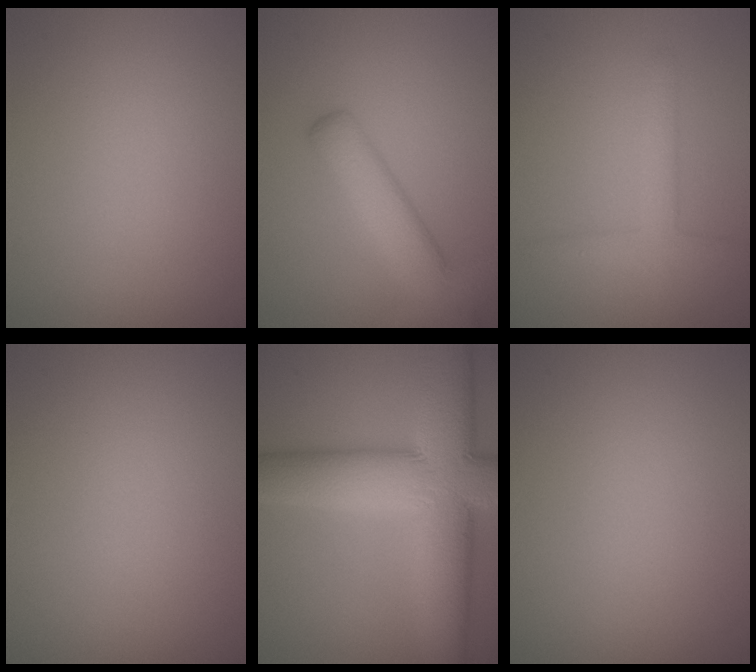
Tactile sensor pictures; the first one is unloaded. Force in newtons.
{"total": 6.1, "press": 6.1, "slide": 0.4}
{"total": 2.4, "press": 2.4, "slide": 0.0}
{"total": 0.0}
{"total": 12.7, "press": 12.7, "slide": 0.8}
{"total": 0.0}